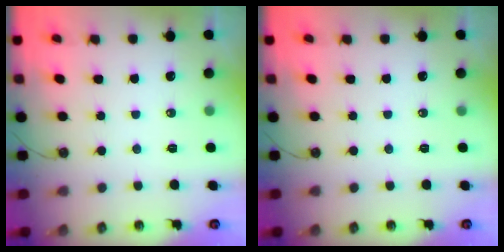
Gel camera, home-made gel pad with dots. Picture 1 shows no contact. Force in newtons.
{"total": 0.0}